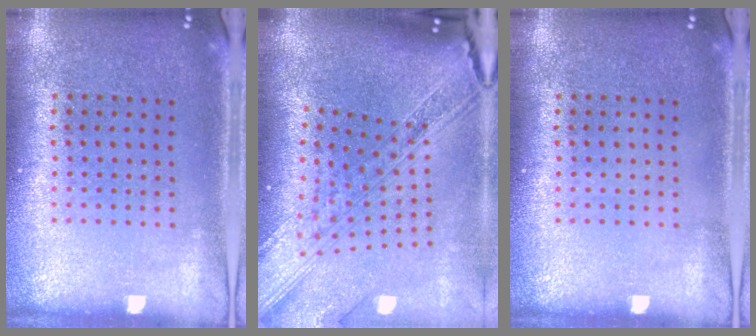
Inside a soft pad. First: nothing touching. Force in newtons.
{"total": 4.0, "press": 2.9, "slide": 2.7}
{"total": 0.0}